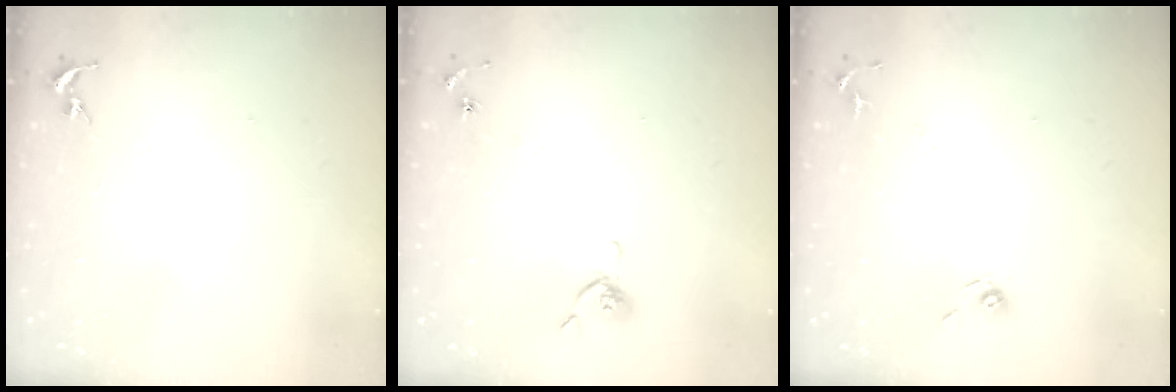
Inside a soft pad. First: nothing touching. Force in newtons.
{"total": 5.3, "press": 5.1, "slide": 1.1}
{"total": 6.5, "press": 6.4, "slide": 1.3}